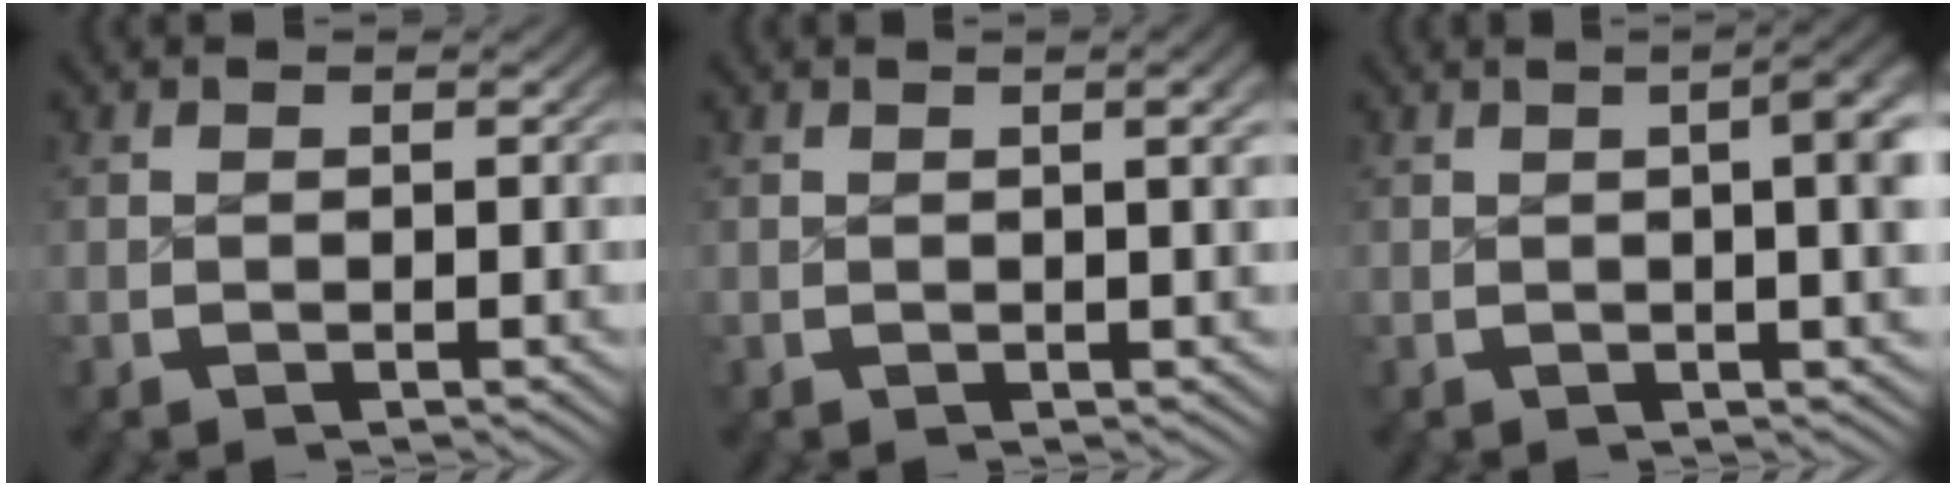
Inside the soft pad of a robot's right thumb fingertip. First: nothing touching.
{"total": 1.6, "force": [0.4, 0.2, 1.6], "torque": [-0.018, 0.004, 0.008]}
{"total": 7.7, "force": [1.9, 3.4, 6.7], "torque": [-0.058, 0.027, 0.013]}